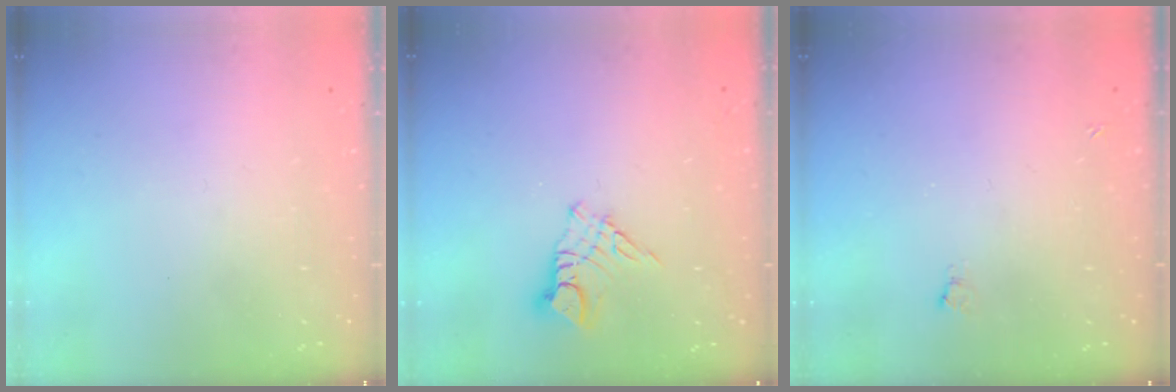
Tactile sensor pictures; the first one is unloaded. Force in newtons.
{"total": 5.9, "press": 5.9, "slide": 0.5}
{"total": 2.6, "press": 2.6, "slide": 0.5}